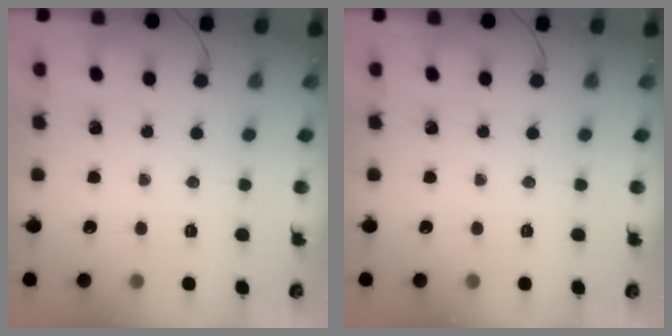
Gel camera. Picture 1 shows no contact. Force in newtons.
{"total": 0.0}